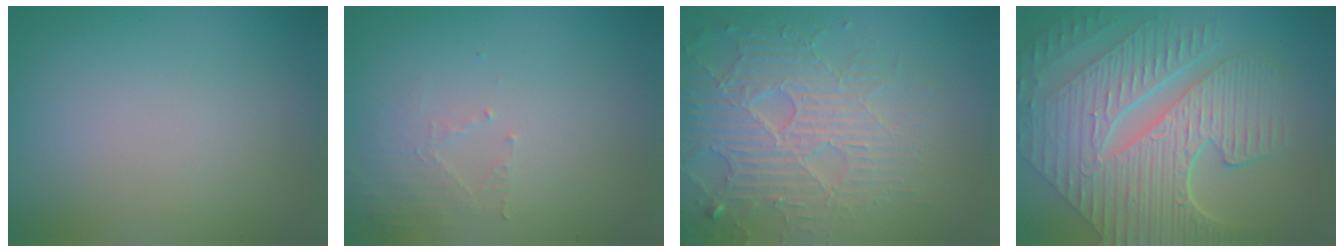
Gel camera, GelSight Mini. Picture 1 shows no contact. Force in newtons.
{"total": 1.7, "press": 1.7, "slide": 0.3}
{"total": 5.3, "press": 4.9, "slide": 2.2}
{"total": 10.0, "press": 7.1, "slide": 7.1}